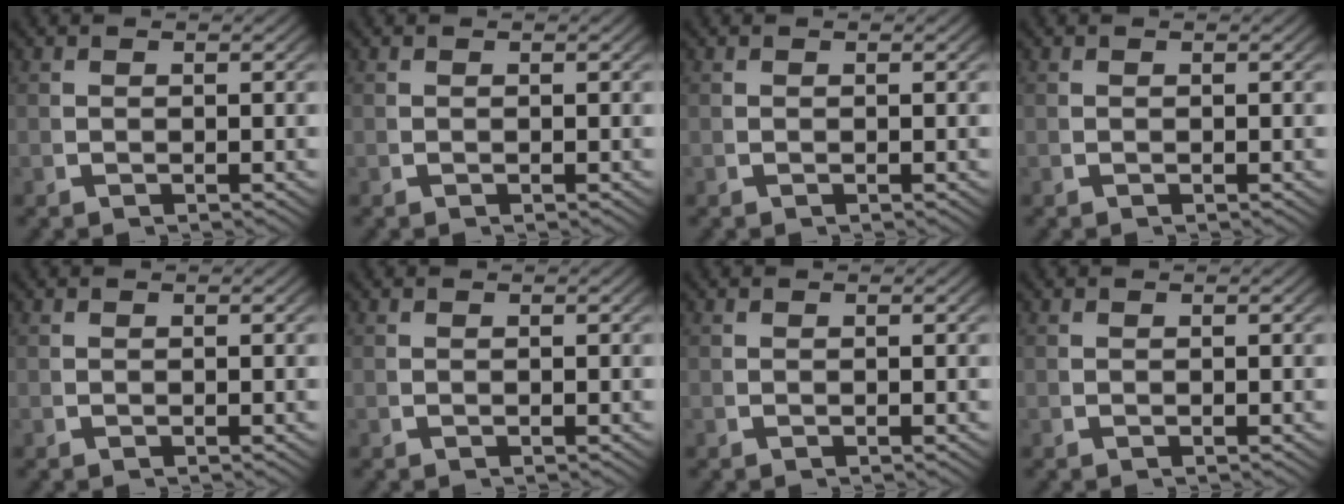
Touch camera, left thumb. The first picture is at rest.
{"total": 0.0}
{"total": 0.0}
{"total": 0.0}
{"total": 0.0}
{"total": 0.0}
{"total": 0.0}
{"total": 0.0}